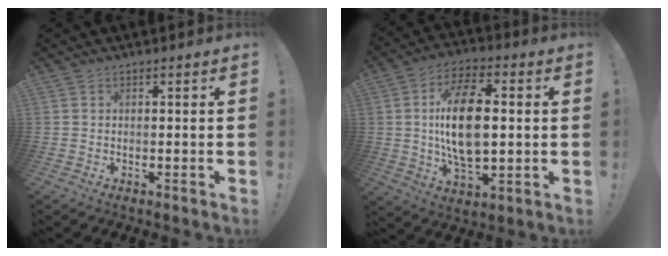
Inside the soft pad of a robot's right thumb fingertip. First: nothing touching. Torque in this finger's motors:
{"motor_torque": [2.27, 2.74, 2.23, -0.23, 0.66]}